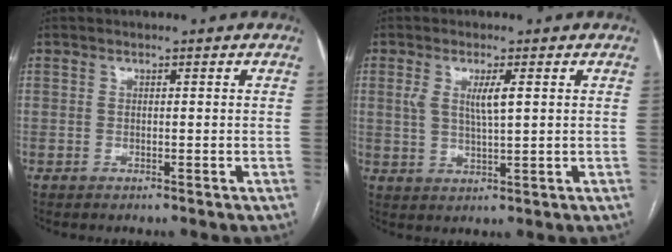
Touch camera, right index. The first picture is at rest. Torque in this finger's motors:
{"motor_torque": [0.13, 0.07, 0.11, 0.07]}